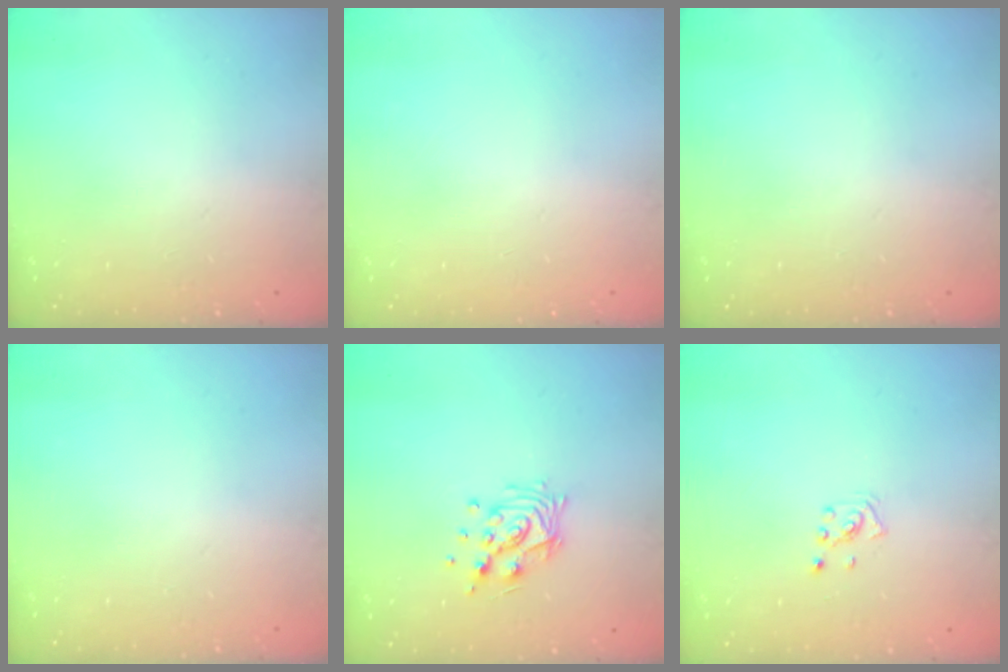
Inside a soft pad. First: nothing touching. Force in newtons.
{"total": 0.0}
{"total": 0.0}
{"total": 0.0}
{"total": 10.9, "press": 10.8, "slide": 0.9}
{"total": 2.0, "press": 2.0, "slide": 0.6}